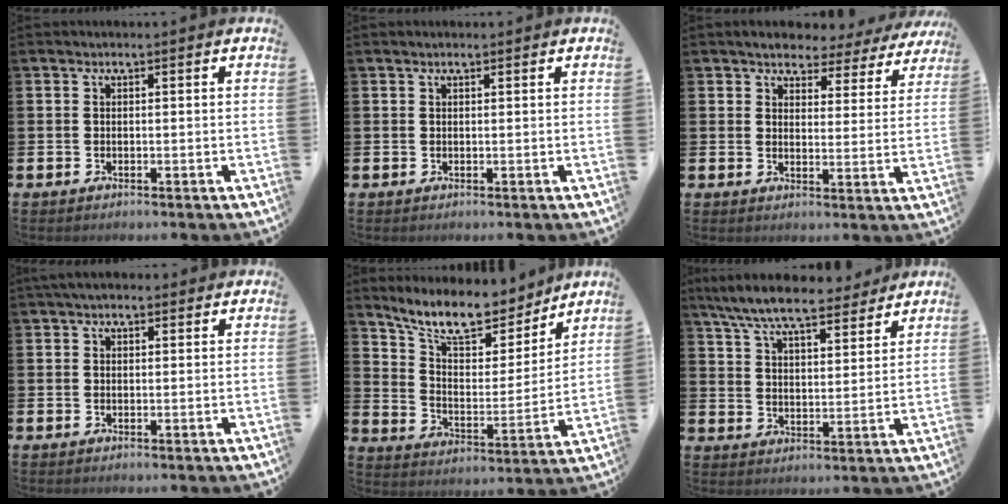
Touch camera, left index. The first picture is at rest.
{"total": 0.7, "force": [0.5, 0.1, 0.4], "torque": [0.006, -0.004, 0.007]}
{"total": 3.8, "force": [3.6, 1.2, 0.3], "torque": [-0.021, -0.027, 0.057]}
{"total": 2.3, "force": [1.9, 1.0, 0.8], "torque": [-0.008, 0.000, 0.031]}
{"total": 11.4, "force": [10.0, 3.3, 4.3], "torque": [-0.113, -0.065, 0.177]}
{"total": 8.9, "force": [8.1, 1.7, 3.3], "torque": [-0.086, -0.042, 0.144]}